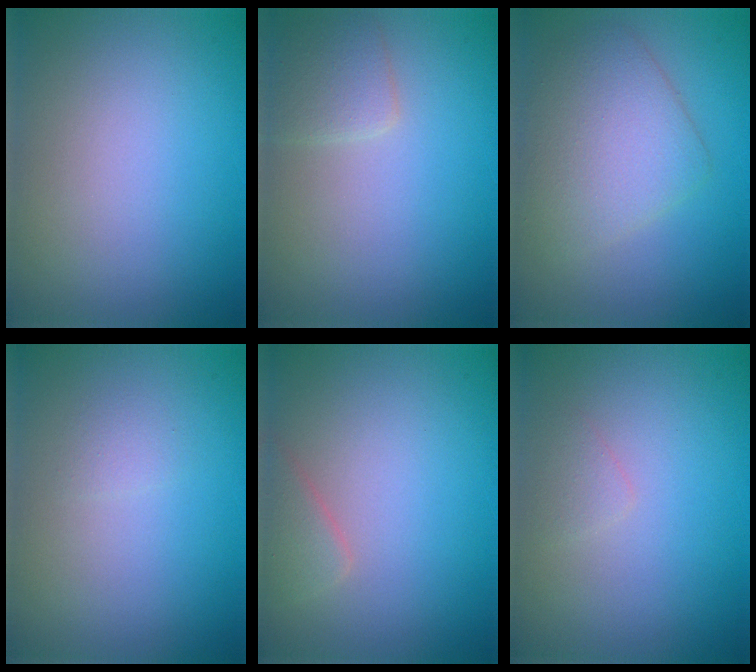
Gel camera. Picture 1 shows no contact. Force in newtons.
{"total": 1.9, "press": 1.9, "slide": 0.1}
{"total": 5.0, "press": 5.0, "slide": 0.2}
{"total": 0.7, "press": 0.7, "slide": 0.0}
{"total": 1.8, "press": 1.8, "slide": 0.1}
{"total": 0.8, "press": 0.8, "slide": 0.0}